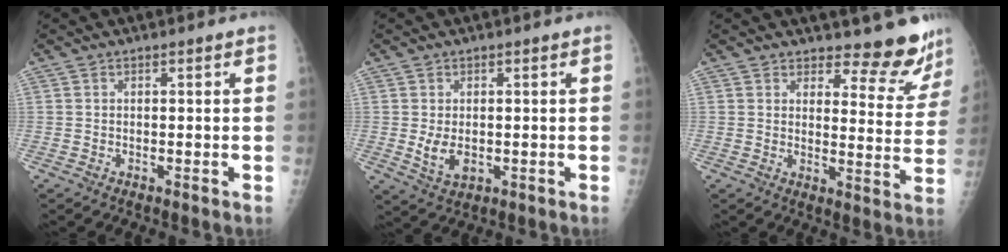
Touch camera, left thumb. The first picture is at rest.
{"total": 4.4, "force": [-0.3, 2.9, 3.3], "torque": [-0.054, -0.010, 0.004]}
{"total": 9.9, "force": [9.3, 3.0, 1.7], "torque": [0.018, -0.088, 0.103]}